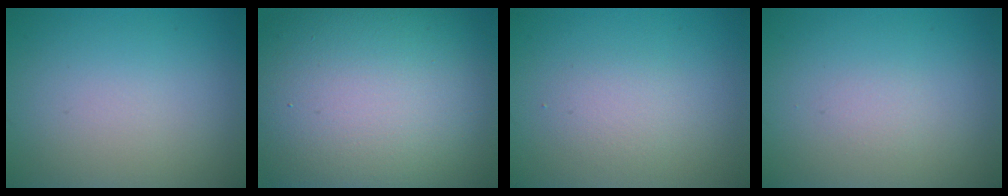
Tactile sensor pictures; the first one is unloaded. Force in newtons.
{"total": 18.6, "press": 18.6, "slide": 0.9}
{"total": 1.7, "press": 1.7, "slide": 0.2}
{"total": 0.6, "press": 0.6, "slide": 0.1}